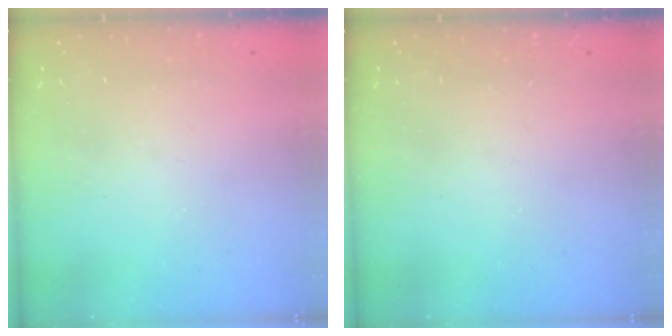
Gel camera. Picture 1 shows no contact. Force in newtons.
{"total": 0.0}